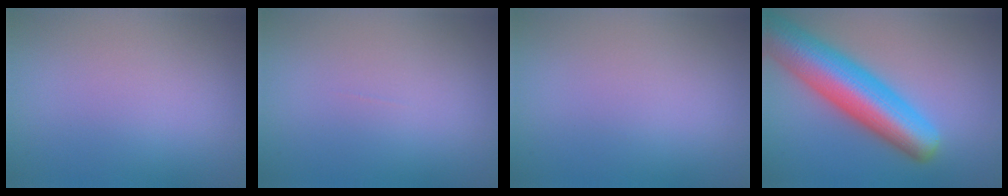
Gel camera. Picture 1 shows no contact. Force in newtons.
{"total": 0.0}
{"total": 0.0}
{"total": 10.4, "press": 10.4, "slide": 0.4}